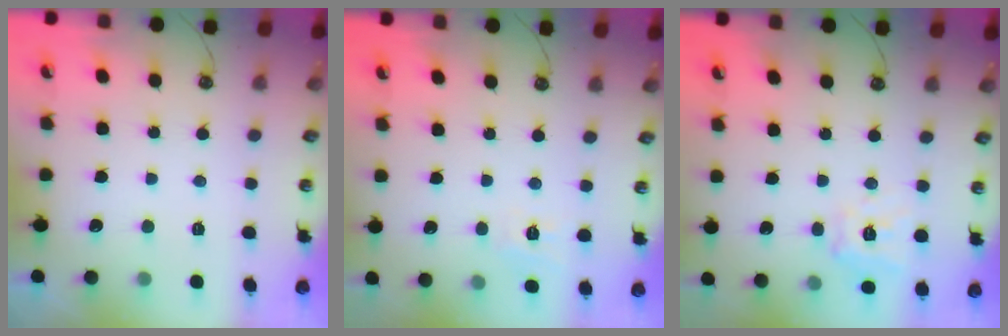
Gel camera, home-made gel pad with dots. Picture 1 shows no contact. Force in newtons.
{"total": 3.9, "press": 3.9, "slide": 0.2}
{"total": 11.2, "press": 11.1, "slide": 1.2}